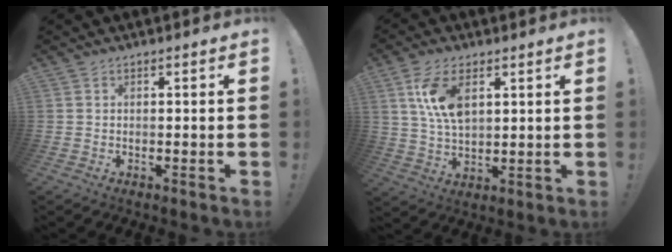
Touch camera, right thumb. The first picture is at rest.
{"total": 10.4, "force": [4.1, 5.6, 7.8], "torque": [-0.146, -0.008, 0.073]}